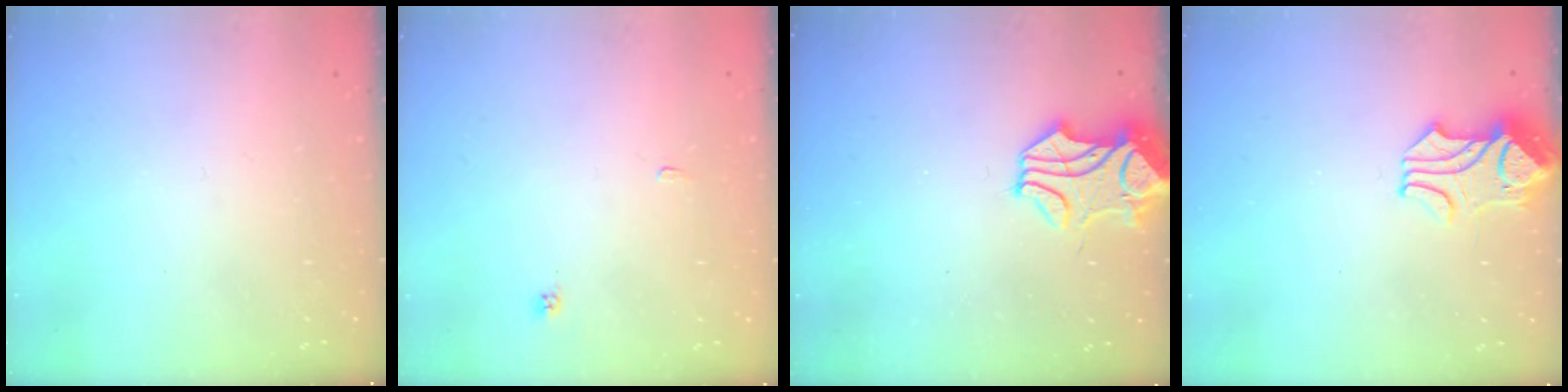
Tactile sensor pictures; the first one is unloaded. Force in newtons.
{"total": 1.9, "press": 1.9, "slide": 0.2}
{"total": 2.1, "press": 1.8, "slide": 1.1}
{"total": 2.0, "press": 1.7, "slide": 1.0}